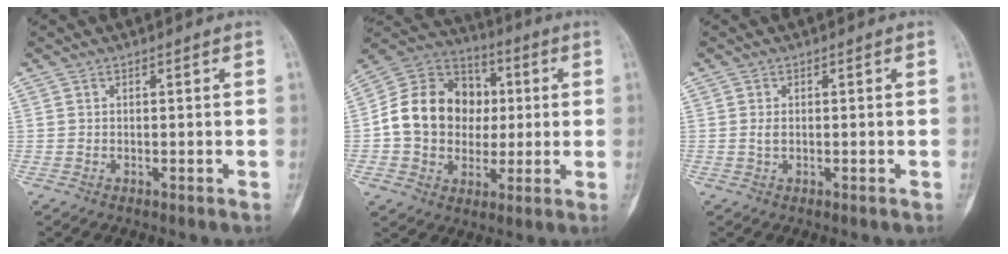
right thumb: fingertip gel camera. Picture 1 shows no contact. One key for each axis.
{"total": 17.6, "fx": 0.5, "fy": 14.7, "fz": 9.7, "tx": -0.133, "ty": 0.029, "tz": 0.008}
{"total": 0.9, "fx": 0.1, "fy": 0.5, "fz": 0.8, "tx": -0.016, "ty": 0.000, "tz": 0.004}